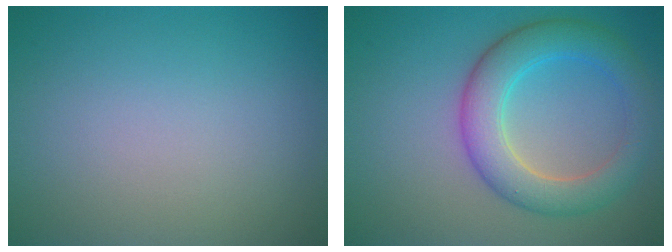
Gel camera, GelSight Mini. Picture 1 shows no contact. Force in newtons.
{"total": 5.8, "press": 5.8, "slide": 0.1}